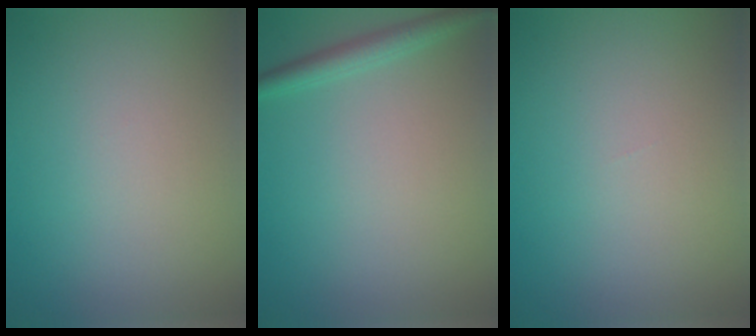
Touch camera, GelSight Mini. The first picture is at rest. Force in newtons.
{"total": 2.1, "press": 2.1, "slide": 0.1}
{"total": 0.0}